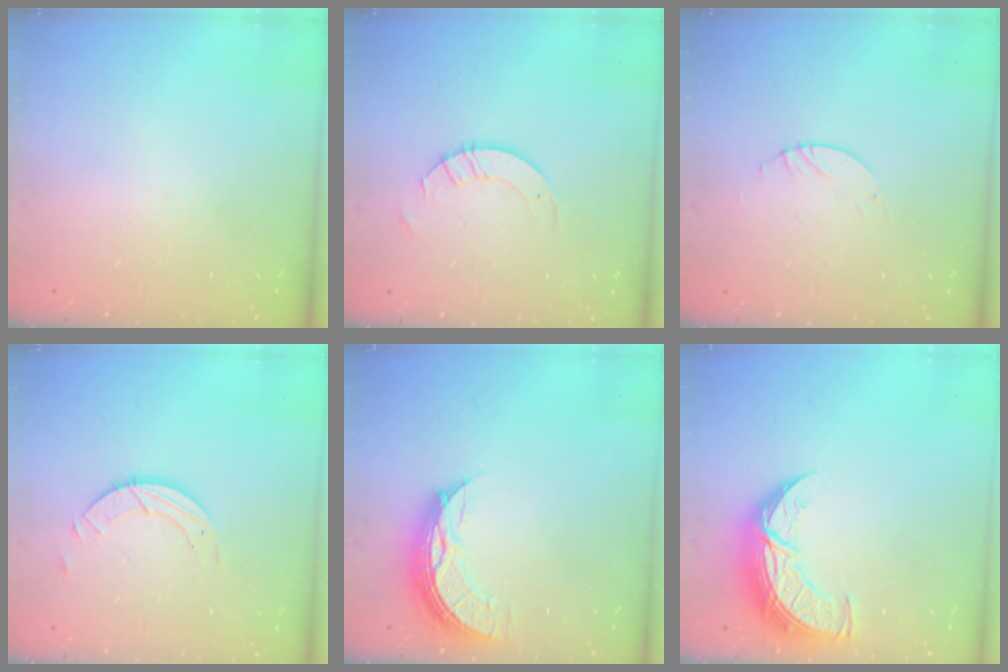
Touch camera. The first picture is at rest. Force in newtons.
{"total": 3.6, "press": 3.6, "slide": 0.4}
{"total": 0.9, "press": 0.8, "slide": 0.2}
{"total": 3.9, "press": 3.9, "slide": 0.1}
{"total": 8.4, "press": 8.4, "slide": 0.8}
{"total": 11.2, "press": 11.2, "slide": 0.9}